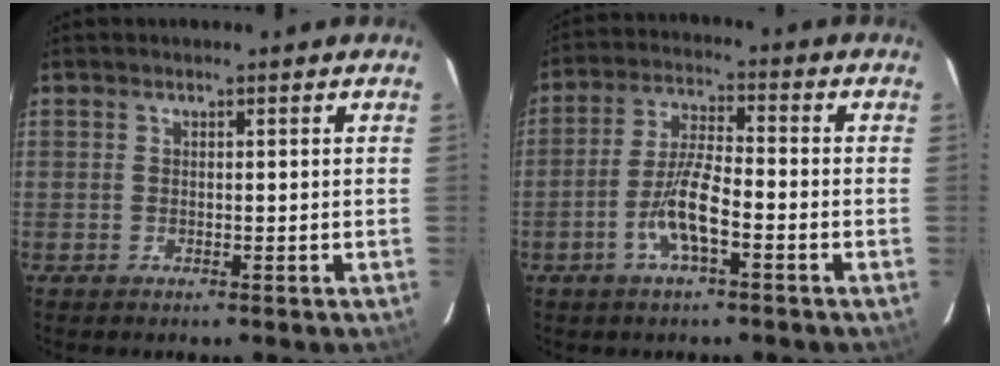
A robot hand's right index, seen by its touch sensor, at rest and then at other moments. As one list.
[{"total": 8.0, "force": [-3.5, 1.6, 7.0], "torque": [-0.147, 0.003, -0.065]}]